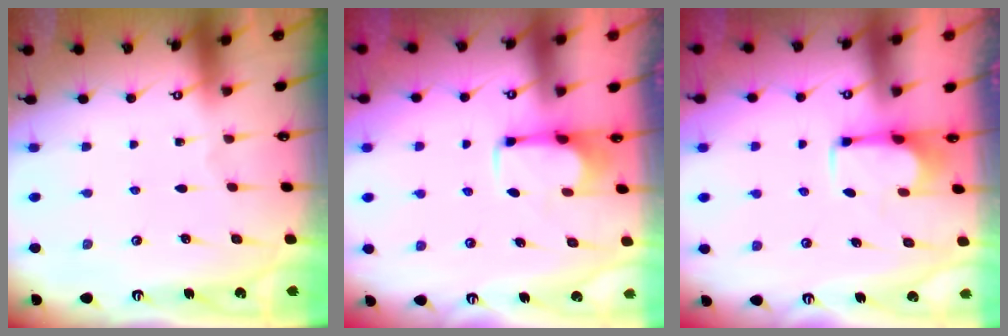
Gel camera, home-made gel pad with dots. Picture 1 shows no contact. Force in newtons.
{"total": 2.7, "press": 2.5, "slide": 0.9}
{"total": 2.8, "press": 2.6, "slide": 1.0}